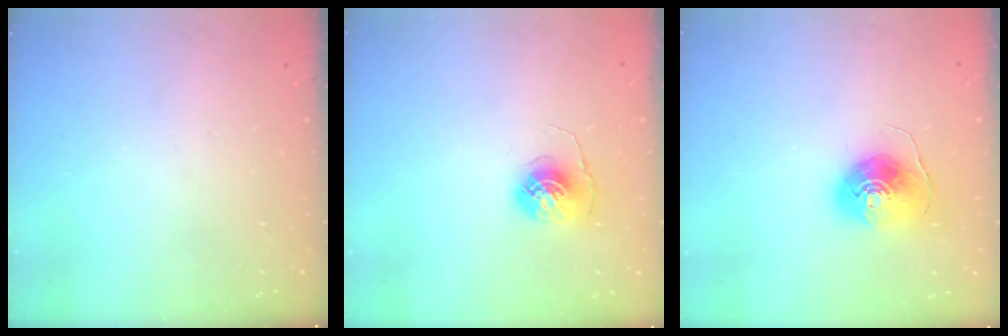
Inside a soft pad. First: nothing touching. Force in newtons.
{"total": 6.0, "press": 6.0, "slide": 0.3}
{"total": 8.3, "press": 8.3, "slide": 0.6}